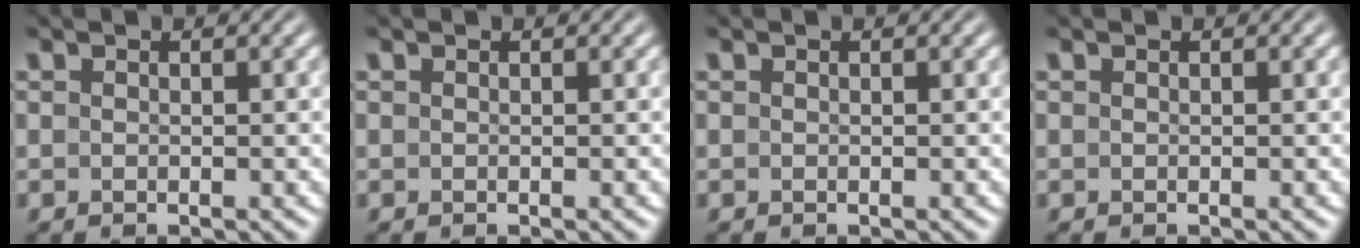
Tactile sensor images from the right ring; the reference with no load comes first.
{"total": 0.0}
{"total": 0.0}
{"total": 0.0}